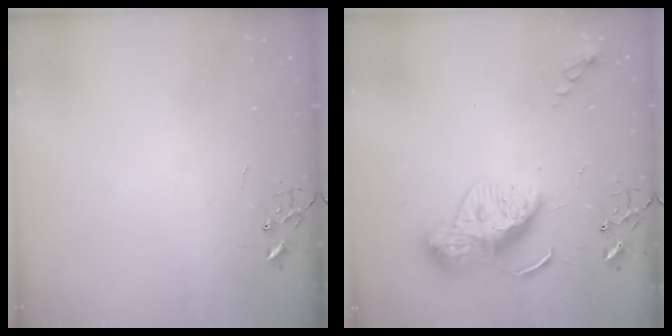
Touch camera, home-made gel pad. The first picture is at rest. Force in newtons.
{"total": 11.5, "press": 11.4, "slide": 1.1}